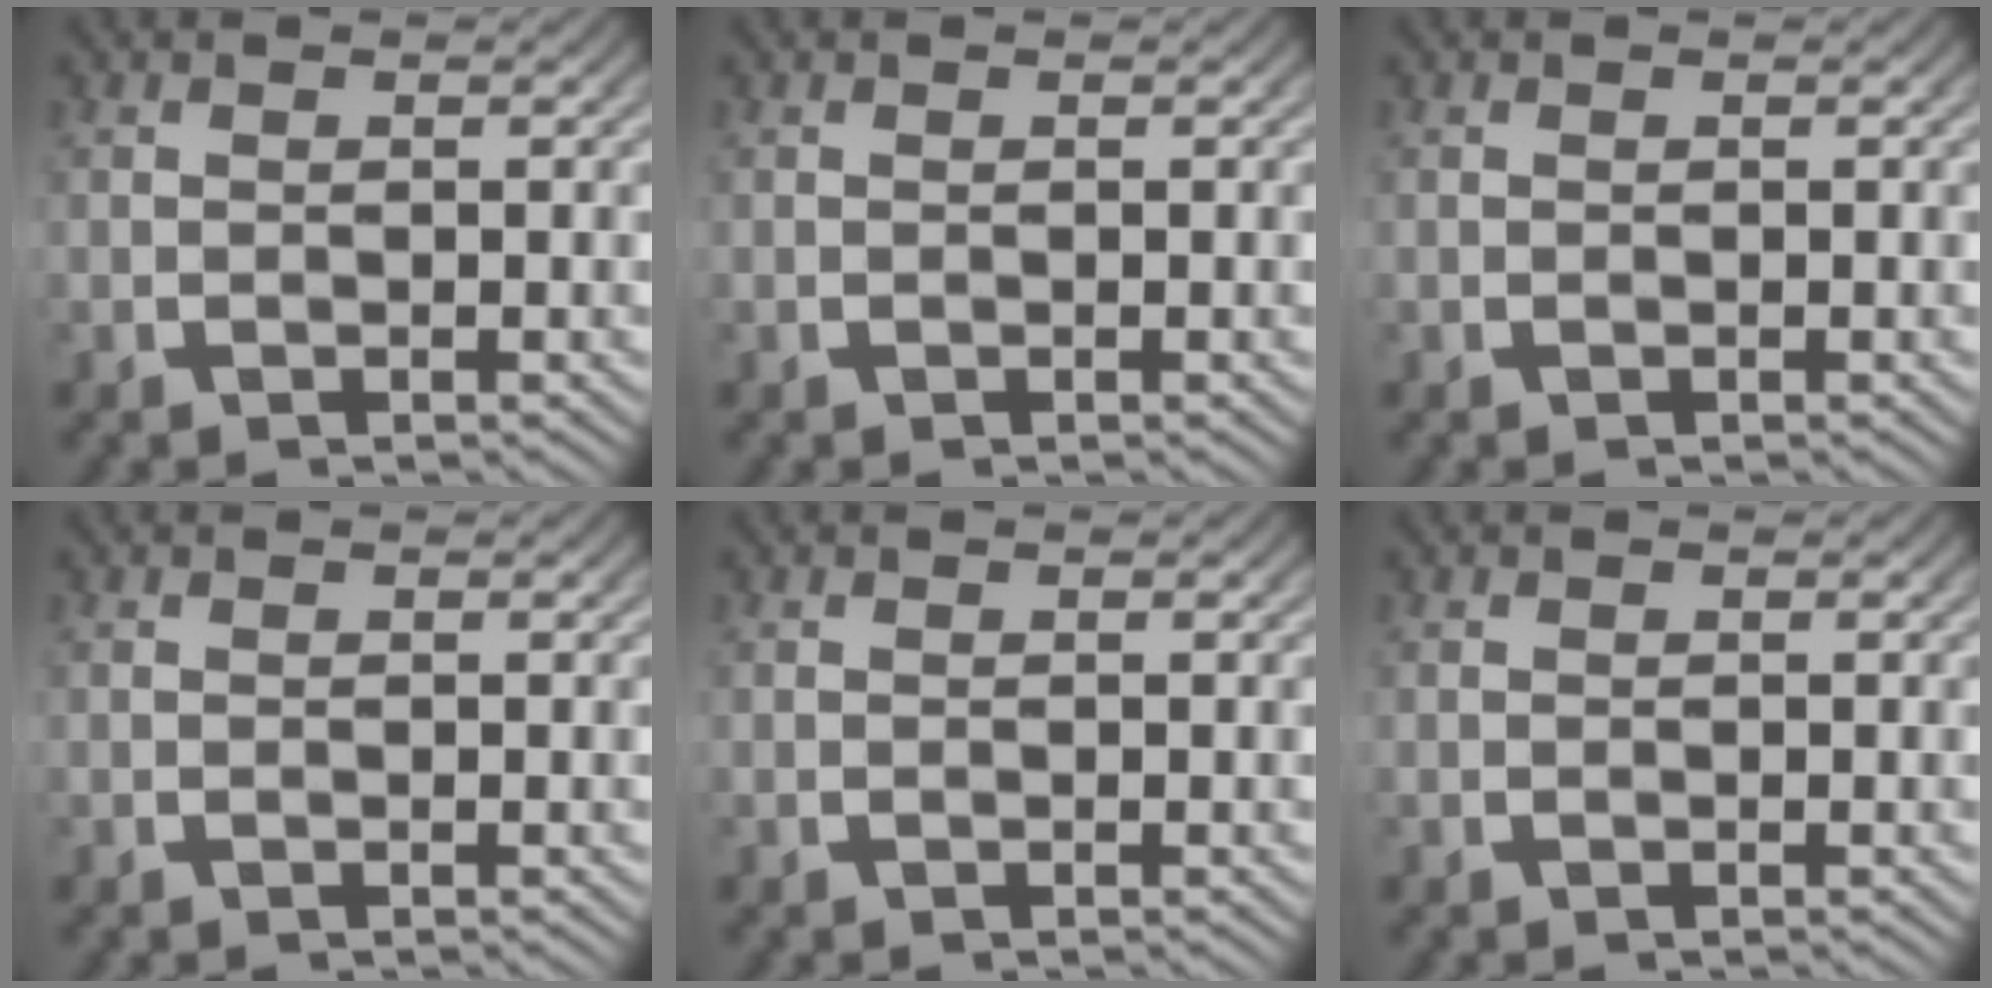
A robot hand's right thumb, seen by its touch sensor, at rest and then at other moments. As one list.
[{"total": 0.0}, {"total": 0.0}, {"total": 0.0}, {"total": 0.0}, {"total": 0.0}]